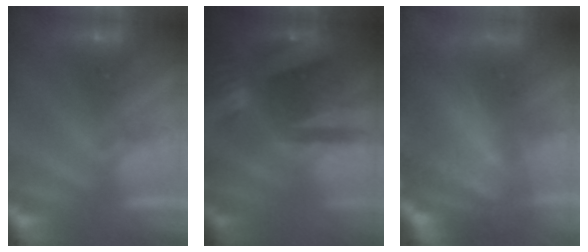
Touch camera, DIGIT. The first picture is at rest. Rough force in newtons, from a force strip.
{"total": 8.0}
{"total": 8.9}